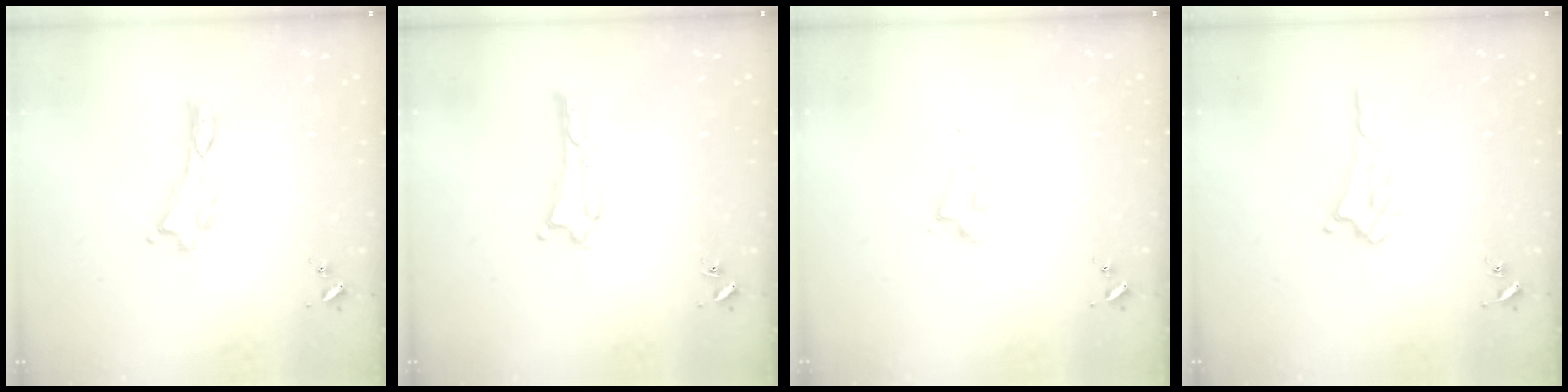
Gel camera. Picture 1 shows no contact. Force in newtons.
{"total": 1.3, "press": 1.3, "slide": 0.4}
{"total": 2.0, "press": 1.9, "slide": 0.3}
{"total": 1.7, "press": 1.7, "slide": 0.2}